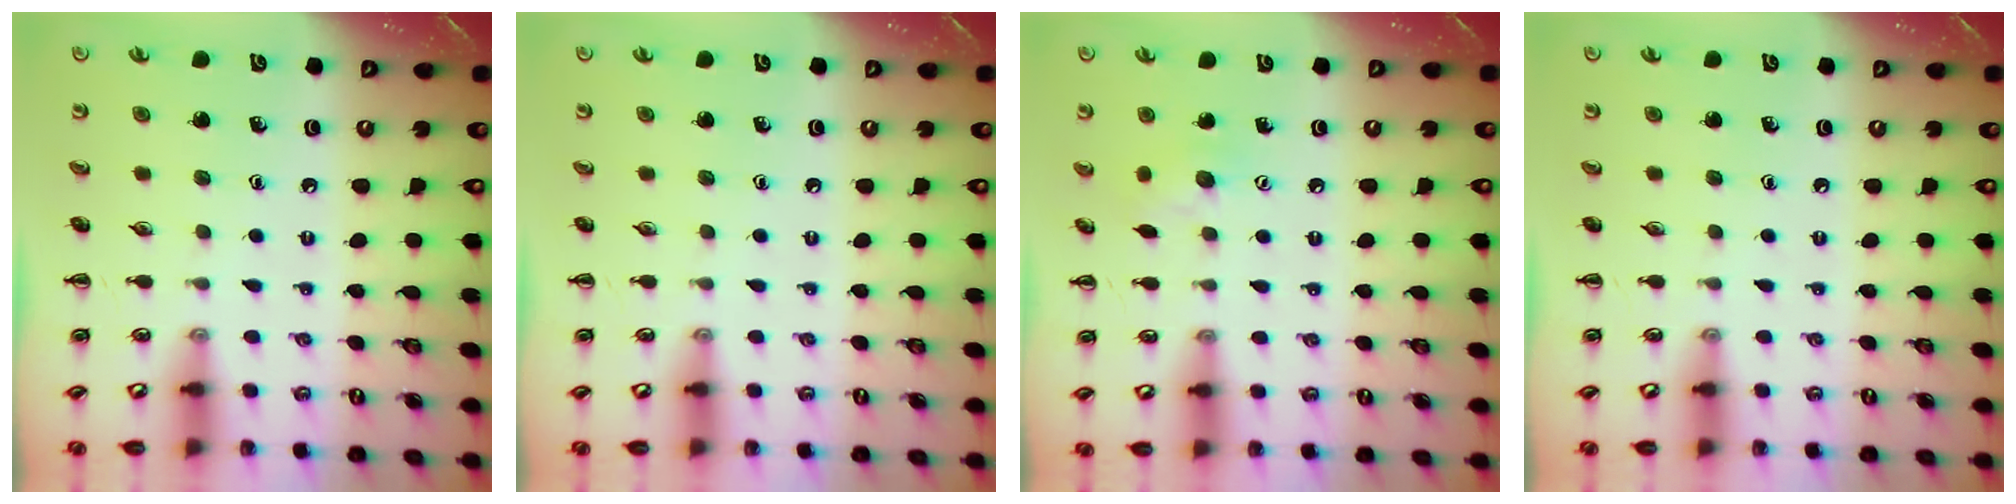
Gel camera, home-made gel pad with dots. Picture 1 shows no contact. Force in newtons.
{"total": 0.0}
{"total": 5.6, "press": 5.5, "slide": 1.0}
{"total": 0.0}